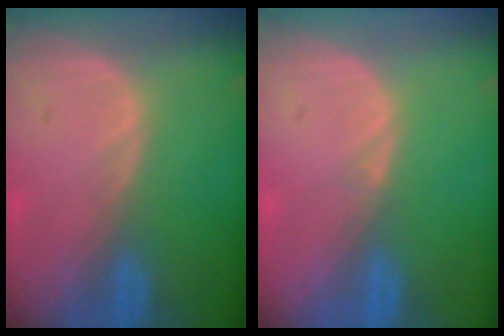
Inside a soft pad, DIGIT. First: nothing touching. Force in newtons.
{"total": 0.6, "press": 0.4, "slide": 0.5}